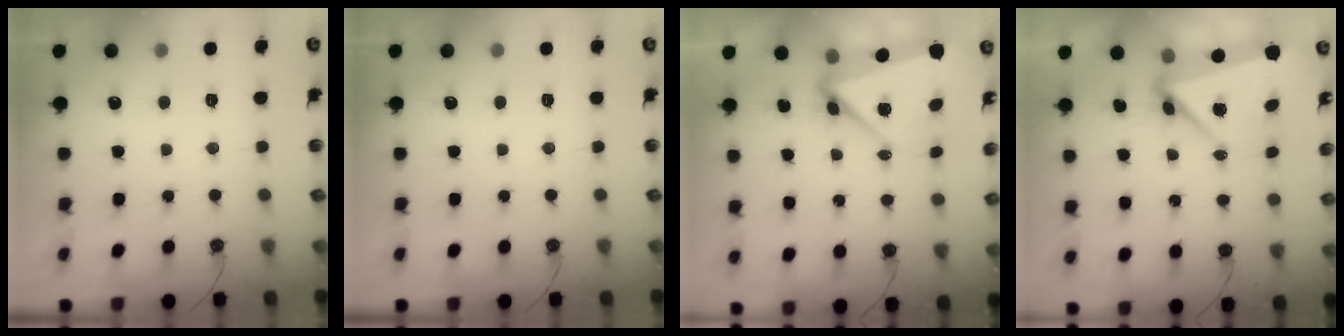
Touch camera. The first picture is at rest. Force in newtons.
{"total": 0.0}
{"total": 5.5, "press": 5.2, "slide": 1.7}
{"total": 7.0, "press": 6.9, "slide": 0.7}